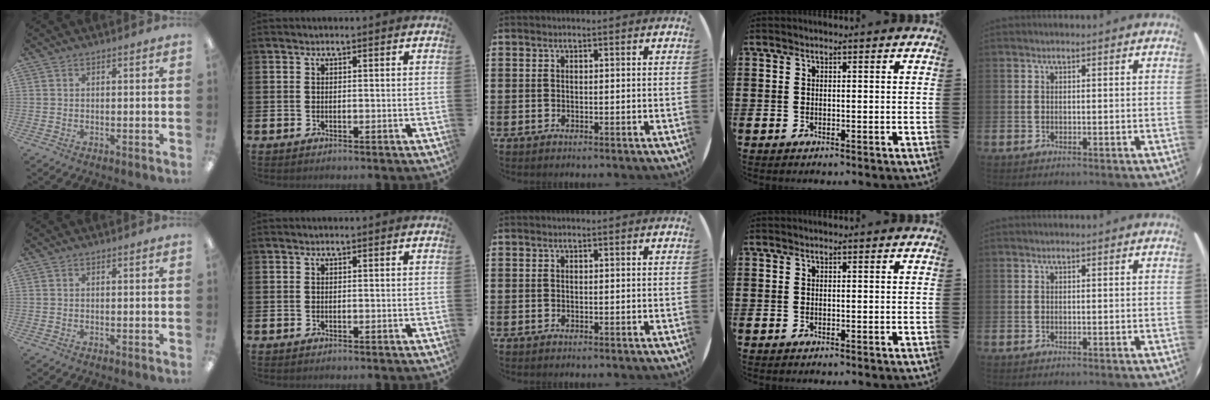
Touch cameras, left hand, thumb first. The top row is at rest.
{}